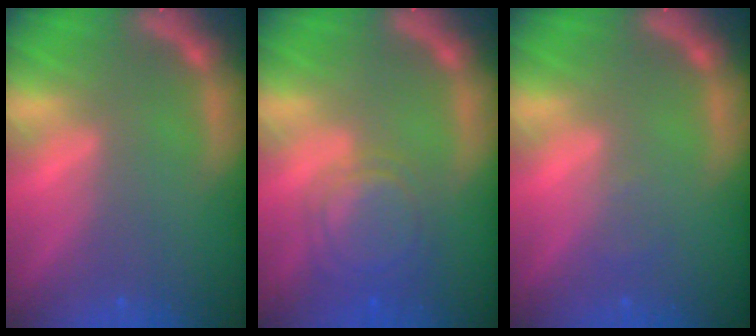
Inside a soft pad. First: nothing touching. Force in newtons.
{"total": 5.6}
{"total": 0.9}